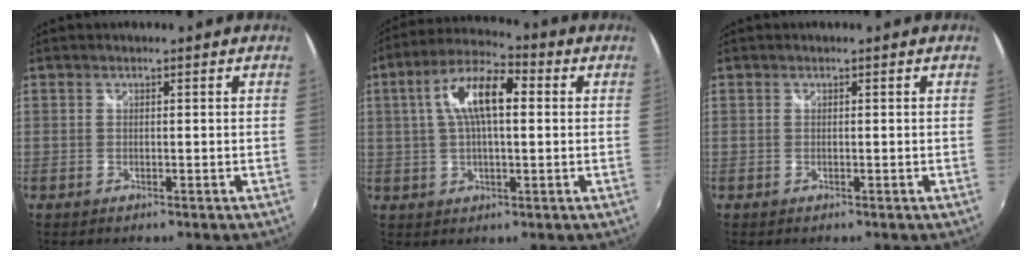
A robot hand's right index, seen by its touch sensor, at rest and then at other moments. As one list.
[{"total": 11.2, "force": [2.1, 4.3, 10.2], "torque": [-0.191, 0.025, 0.034]}, {"total": 0.0}]